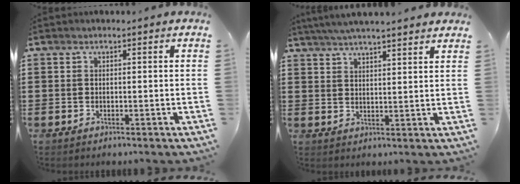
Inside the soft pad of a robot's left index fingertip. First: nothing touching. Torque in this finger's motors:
{"motor_torque": [1.37, -0.76, 1.05, 0.21]}